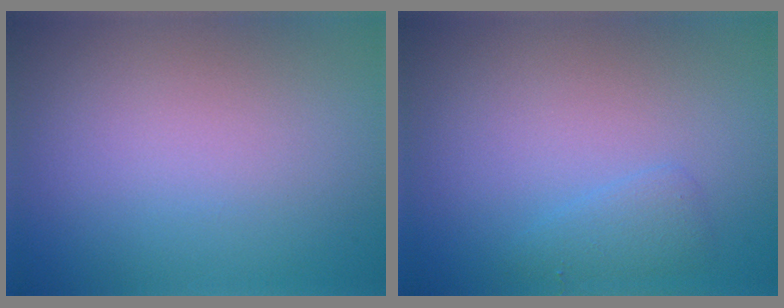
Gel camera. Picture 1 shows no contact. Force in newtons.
{"total": 1.4, "press": 1.4, "slide": 0.1}